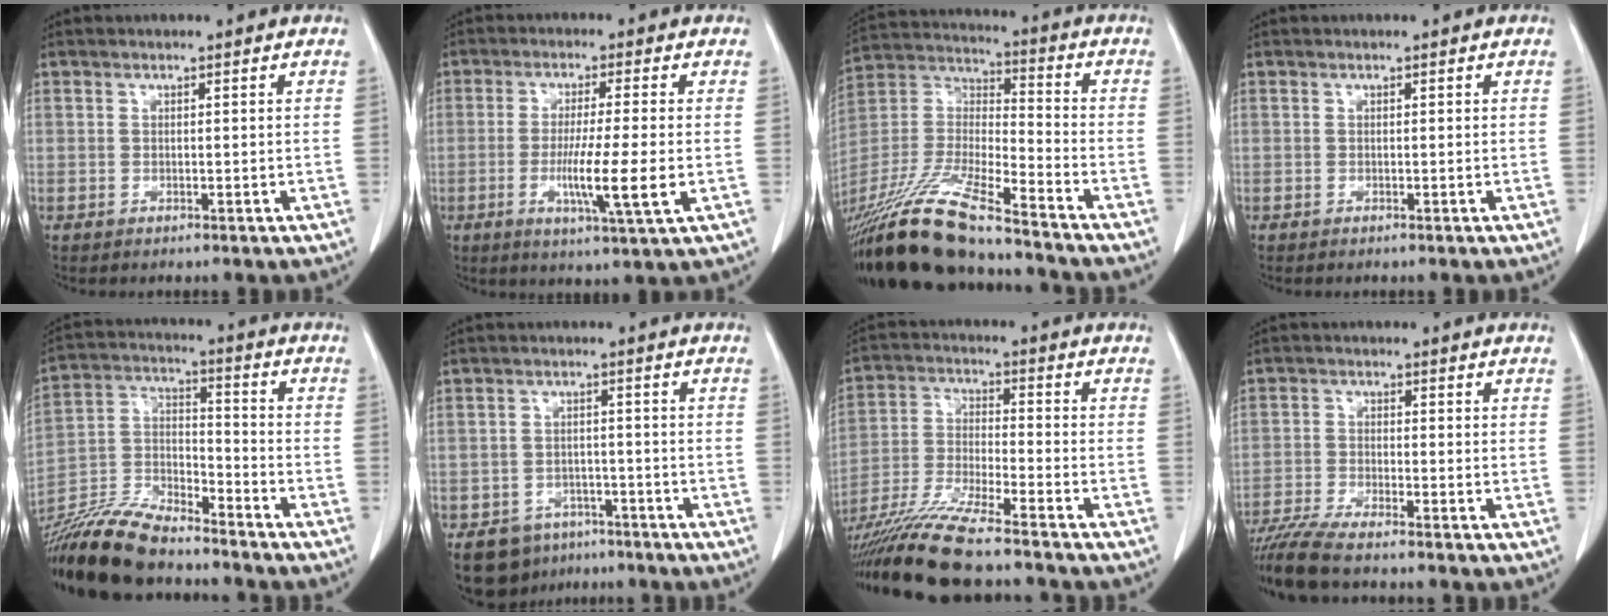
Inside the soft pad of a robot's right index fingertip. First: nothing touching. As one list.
[{"total": 8.7, "force": [-1.7, -0.5, 8.5], "torque": [-0.145, -0.023, -0.032]}, {"total": 20.8, "force": [-17.0, 1.9, 11.8], "torque": [-0.274, -0.035, -0.321]}, {"total": 0.0}, {"total": 16.8, "force": [-14.9, 3.4, 7.1], "torque": [-0.145, -0.003, -0.276]}, {"total": 7.3, "force": [-5.1, 5.1, 1.6], "torque": [-0.020, 0.008, -0.071]}, {"total": 16.7, "force": [-14.0, 0.7, 9.1], "torque": [-0.191, -0.039, -0.253]}, {"total": 8.1, "force": [-7.2, -0.3, 3.8], "torque": [-0.062, -0.021, -0.128]}]